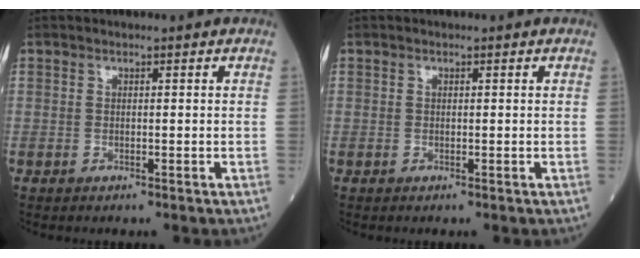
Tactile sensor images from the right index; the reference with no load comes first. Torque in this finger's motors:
{"motor_torque": [-0.02, 0.01, -0.02, 0.01]}